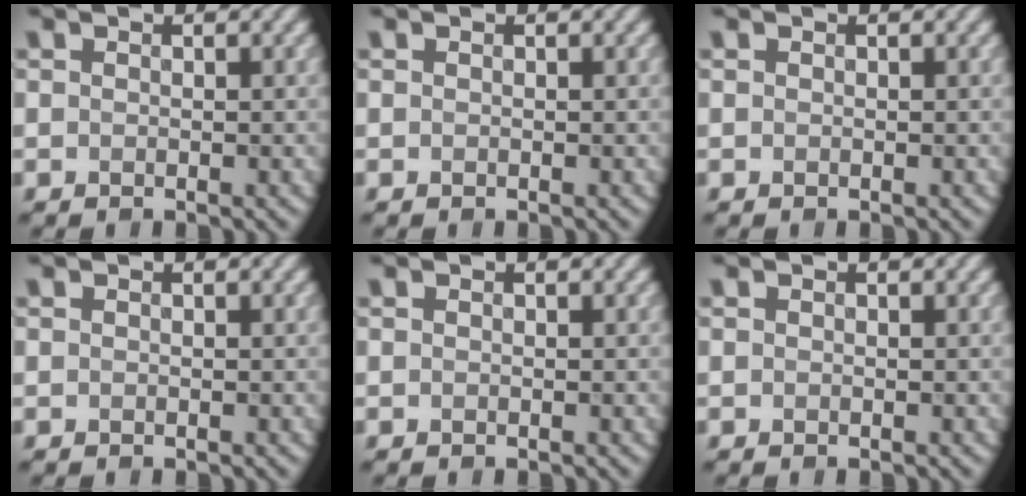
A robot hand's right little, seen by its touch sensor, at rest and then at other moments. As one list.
[{"total": 0.0}, {"total": 0.0}, {"total": 0.0}, {"total": 0.0}, {"total": 0.0}]